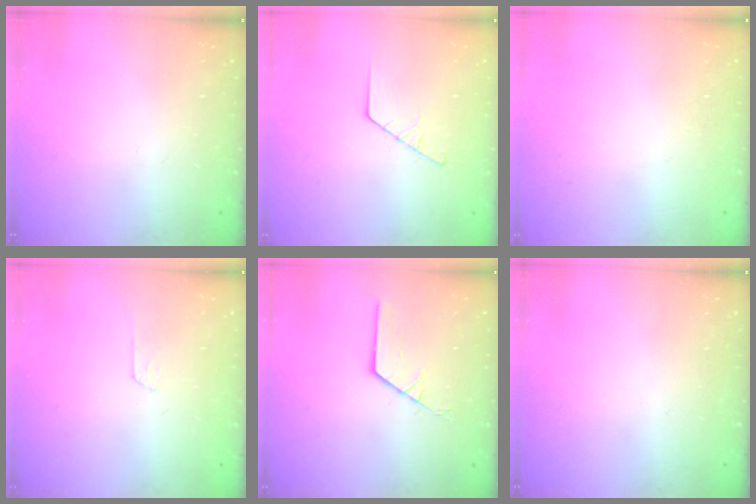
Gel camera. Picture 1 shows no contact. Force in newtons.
{"total": 2.1, "press": 2.1, "slide": 0.1}
{"total": 0.0}
{"total": 3.5, "press": 3.4, "slide": 0.4}
{"total": 1.8, "press": 1.7, "slide": 0.3}
{"total": 0.0}